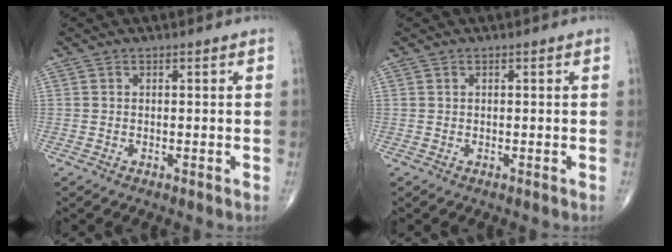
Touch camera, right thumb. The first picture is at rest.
{"total": 0.0}